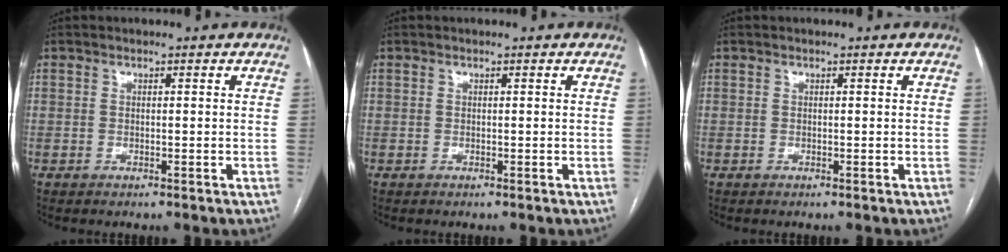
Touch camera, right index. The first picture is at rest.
{"total": 0.0}
{"total": 0.0}